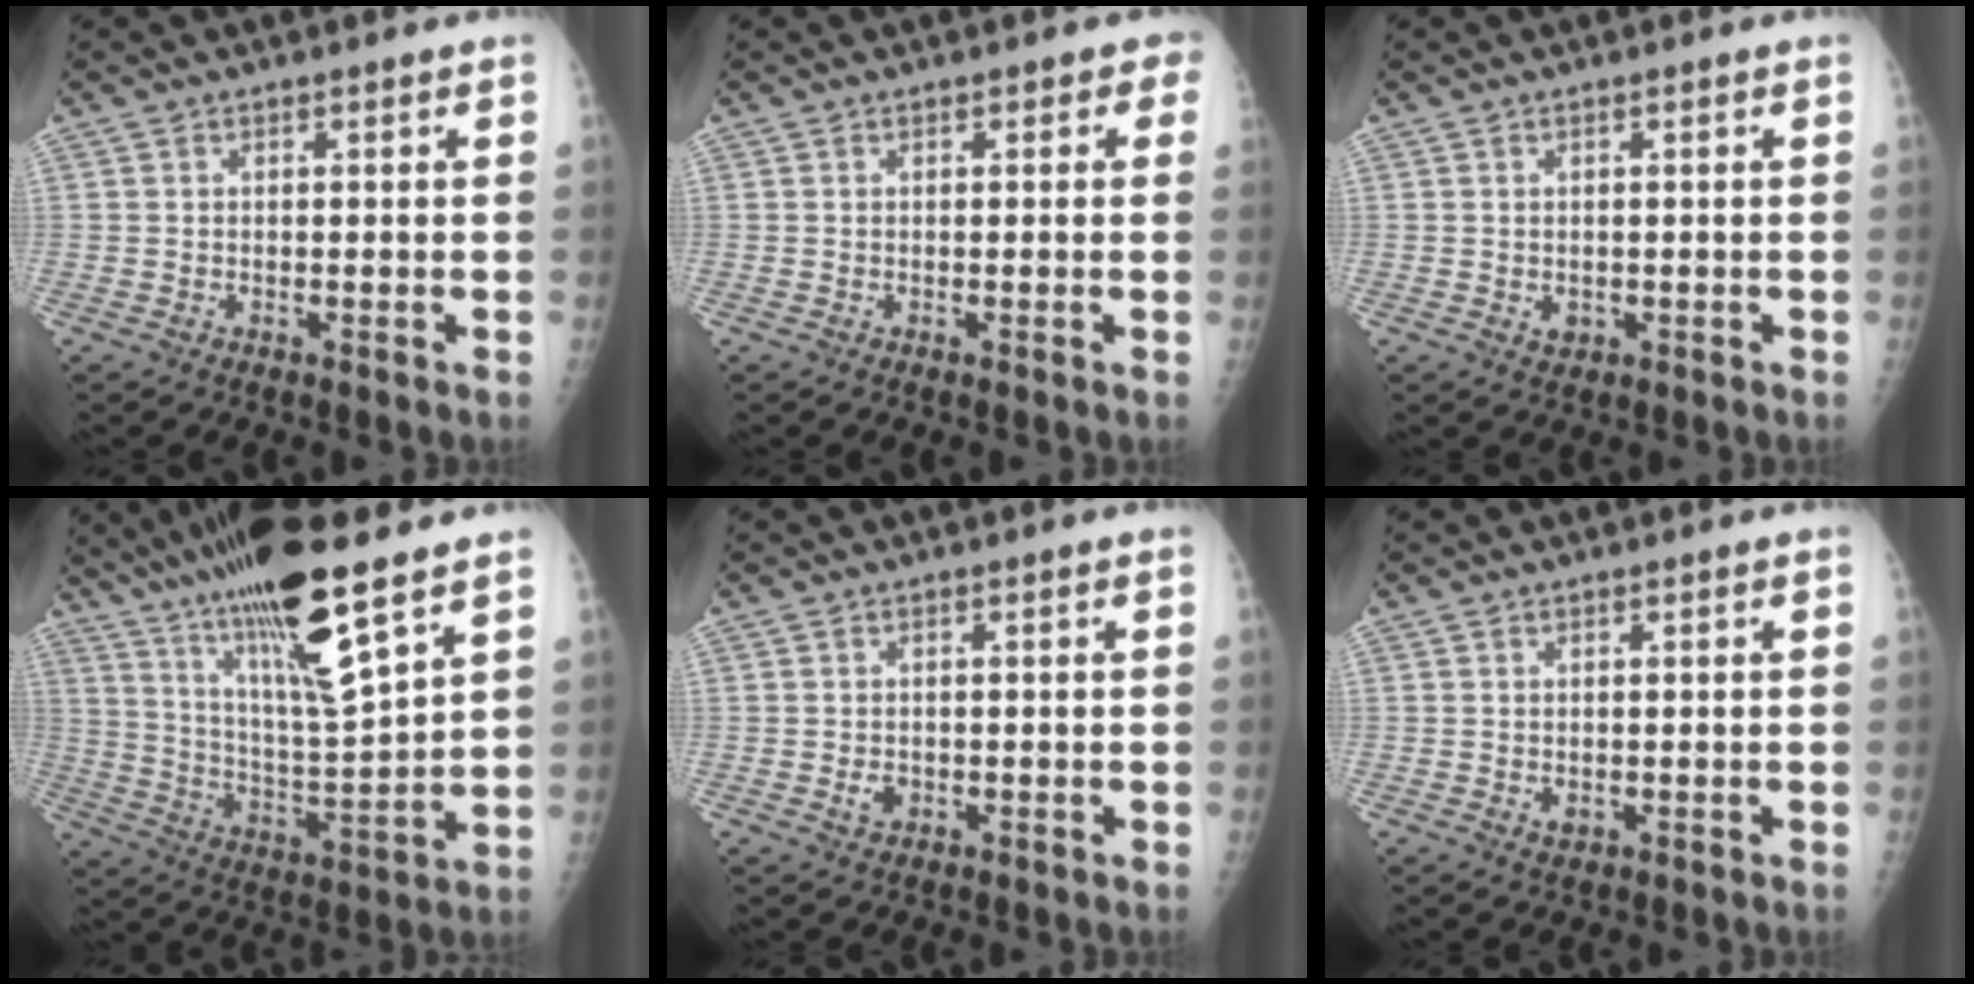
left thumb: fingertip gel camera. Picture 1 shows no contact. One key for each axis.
{"total": 1.8, "fx": 0.8, "fy": 1.2, "fz": 1.2, "tx": 0.005, "ty": 0.003, "tz": 0.004}
{"total": 1.5, "fx": -0.1, "fy": 1.2, "fz": 0.9, "tx": -0.007, "ty": -0.001, "tz": 0.003}
{"total": 20.6, "fx": 13.0, "fy": 3.0, "fz": 15.7, "tx": -0.274, "ty": -0.056, "tz": 0.234}
{"total": 1.8, "fx": -0.4, "fy": 1.4, "fz": 1.0, "tx": -0.011, "ty": 0.001, "tz": -0.003}
{"total": 1.1, "fx": 0.0, "fy": 0.7, "fz": 0.8, "tx": -0.009, "ty": -0.002, "tz": 0.004}